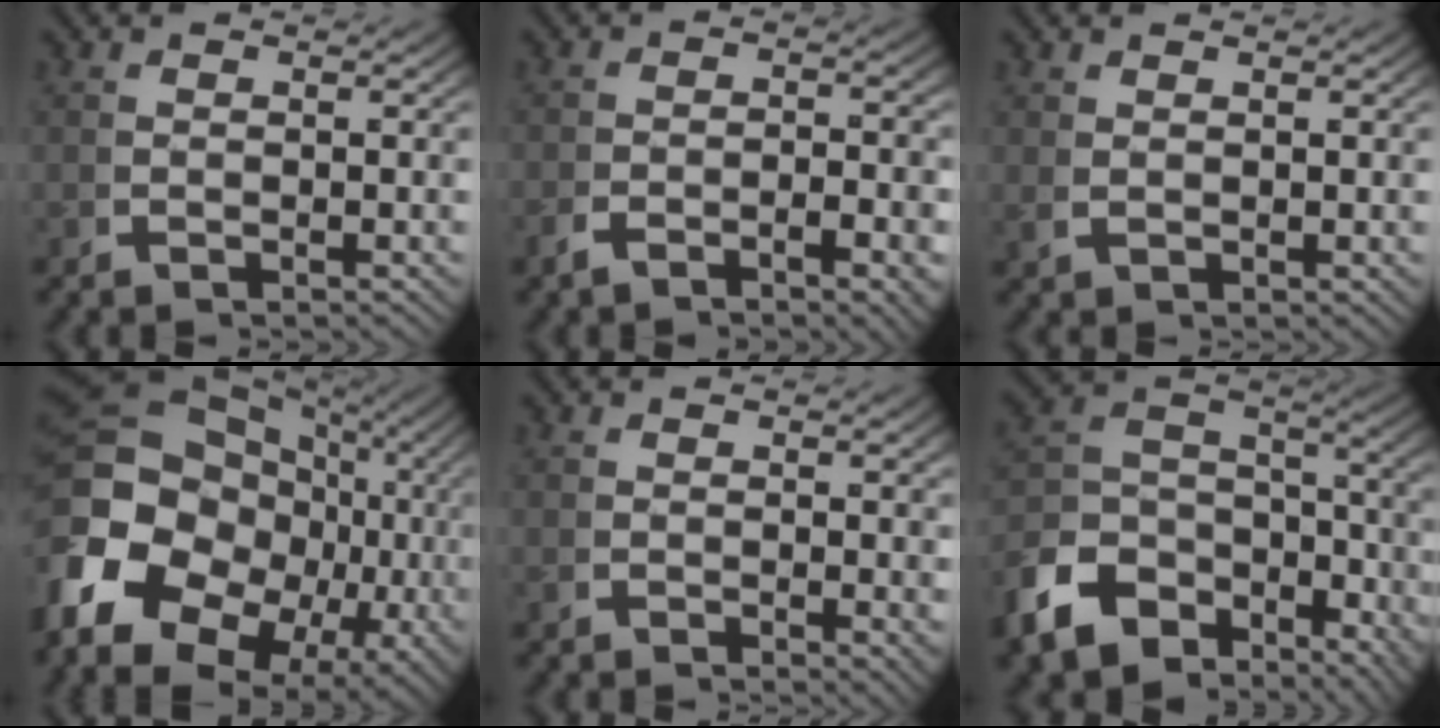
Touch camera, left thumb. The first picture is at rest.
{"total": 2.9, "force": [-1.8, 0.9, 2.1], "torque": [-0.027, -0.010, -0.033]}
{"total": 0.8, "force": [0.7, 0.0, 0.2], "torque": [-0.009, -0.004, 0.021]}
{"total": 17.8, "force": [0.1, 13.9, 11.1], "torque": [-0.248, -0.050, 0.007]}
{"total": 1.3, "force": [0.6, 0.6, 0.9], "torque": [-0.010, -0.010, 0.010]}
{"total": 12.0, "force": [-4.5, 8.5, 7.1], "torque": [-0.139, -0.050, -0.057]}